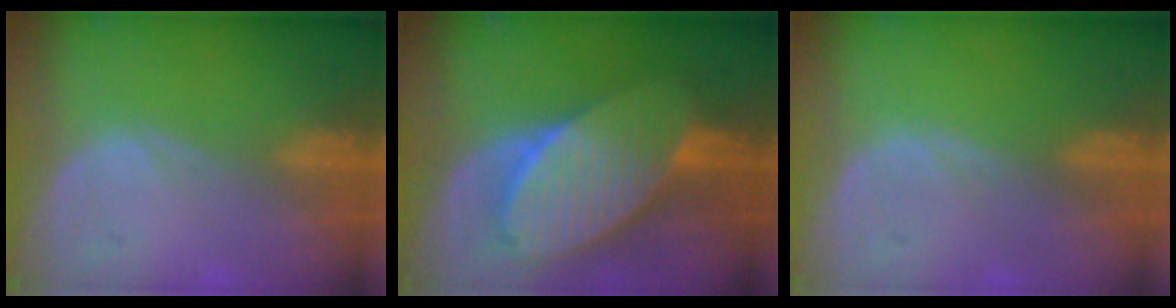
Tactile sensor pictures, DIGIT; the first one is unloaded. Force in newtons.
{"total": 10.3, "press": 10.3, "slide": 0.7}
{"total": 0.0}